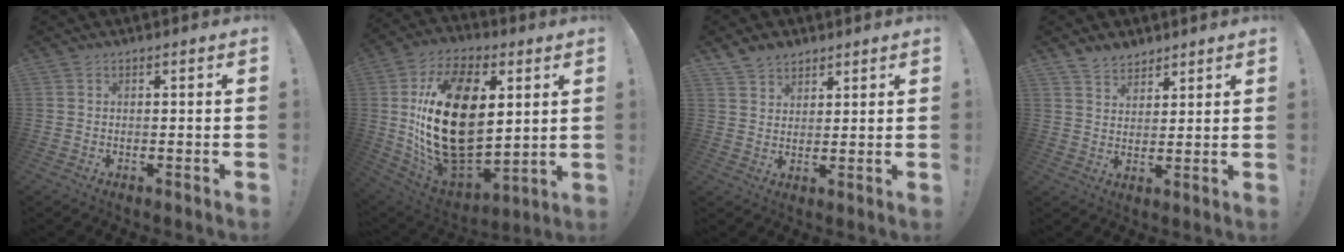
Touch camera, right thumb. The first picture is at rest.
{"total": 29.7, "force": [3.9, 18.1, 23.3], "torque": [-0.459, -0.018, 0.082]}
{"total": 5.6, "force": [4.4, 3.3, 1.0], "torque": [-0.020, -0.027, 0.086]}
{"total": 5.7, "force": [4.9, 2.9, 0.9], "torque": [-0.018, -0.030, 0.094]}